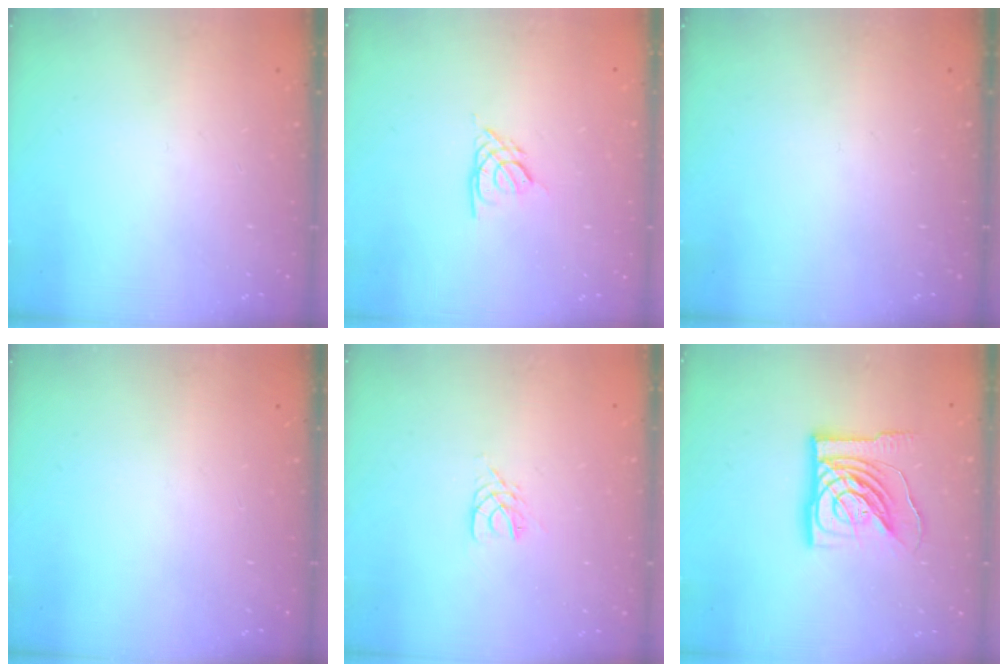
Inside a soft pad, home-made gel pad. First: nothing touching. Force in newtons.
{"total": 2.6, "press": 2.6, "slide": 0.6}
{"total": 0.0}
{"total": 0.0}
{"total": 3.5, "press": 3.5, "slide": 0.5}
{"total": 15.9, "press": 15.7, "slide": 1.9}